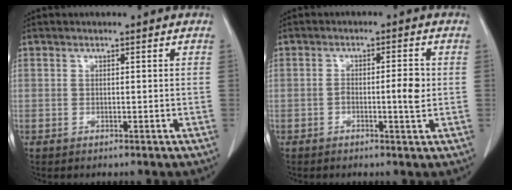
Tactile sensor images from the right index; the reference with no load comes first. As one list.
[{"total": 3.7, "force": [-0.5, 0.6, 3.6], "torque": [-0.056, 0.003, -0.006]}]